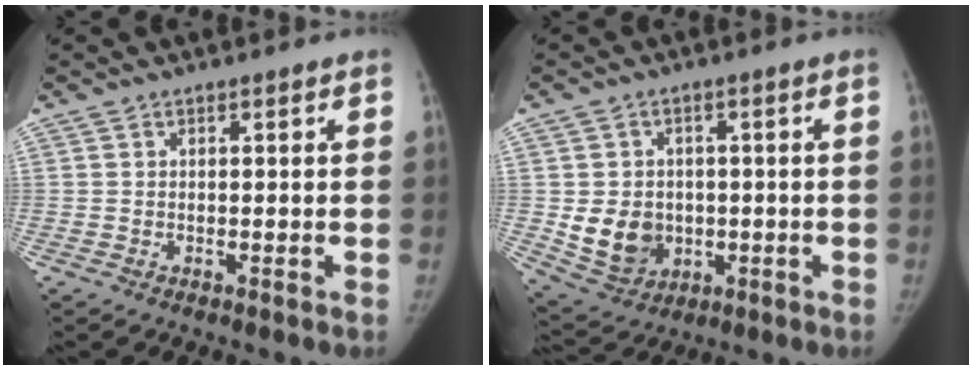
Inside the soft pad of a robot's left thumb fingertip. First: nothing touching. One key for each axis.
{"total": 9.2, "fx": -1.0, "fy": 7.8, "fz": 4.7, "tx": -0.053, "ty": -0.002, "tz": 0.002}